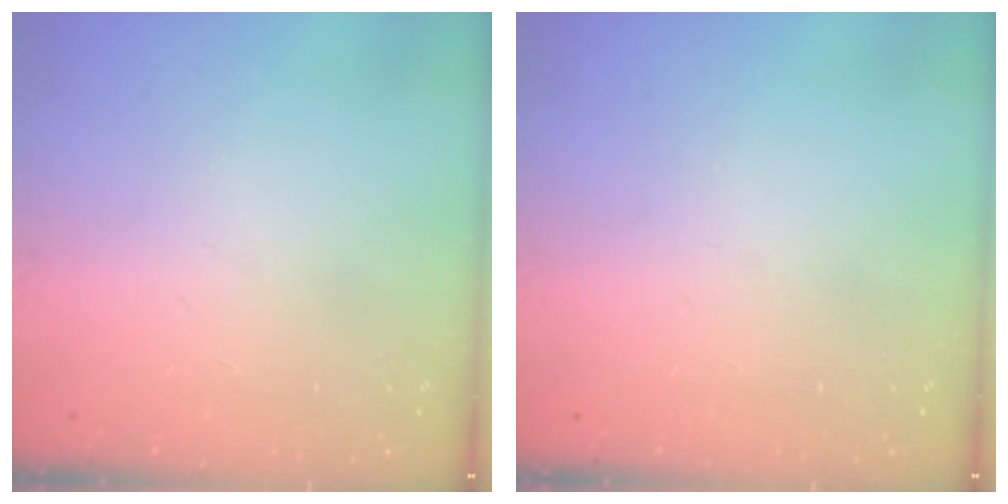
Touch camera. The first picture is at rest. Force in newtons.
{"total": 0.0}